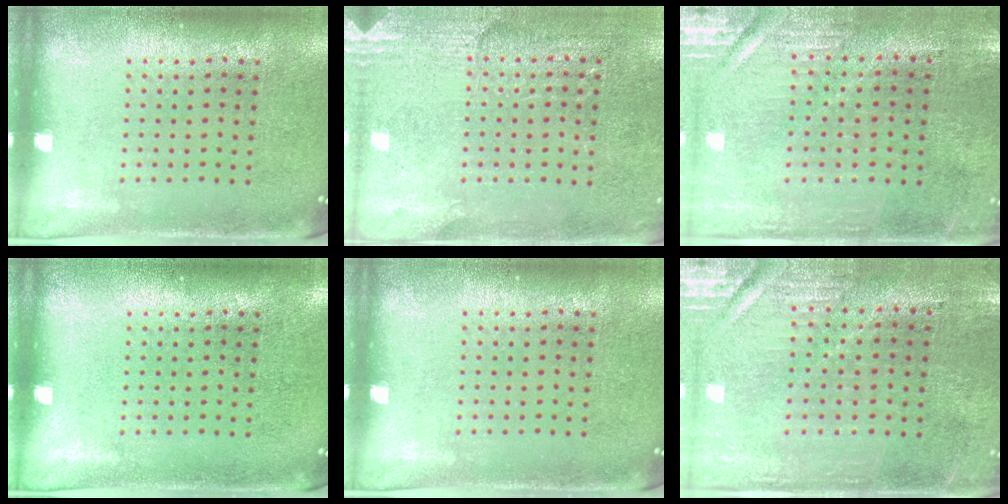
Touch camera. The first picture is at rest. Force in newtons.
{"total": 2.9, "press": 2.9, "slide": 0.5}
{"total": 0.7, "press": 0.6, "slide": 0.2}
{"total": 0.0}
{"total": 0.0}
{"total": 0.9, "press": 0.8, "slide": 0.3}